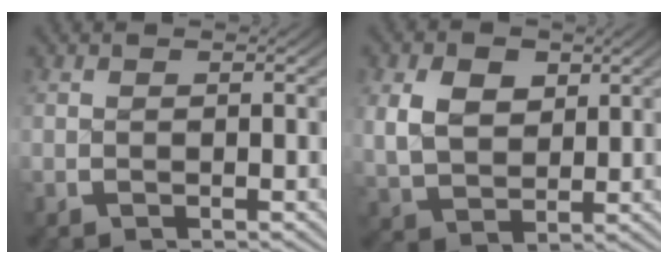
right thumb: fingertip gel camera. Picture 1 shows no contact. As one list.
[{"total": 5.3, "force": [1.4, 3.9, 3.3], "torque": [-0.063, -0.017, 0.040]}]